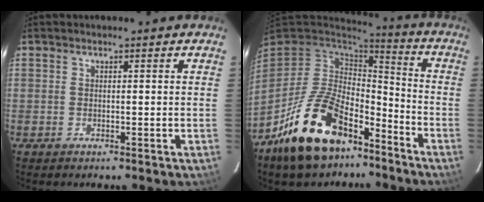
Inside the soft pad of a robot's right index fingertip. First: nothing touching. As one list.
[{"total": 20.4, "force": [-12.6, 10.5, 12.1], "torque": [-0.247, -0.001, -0.204]}]